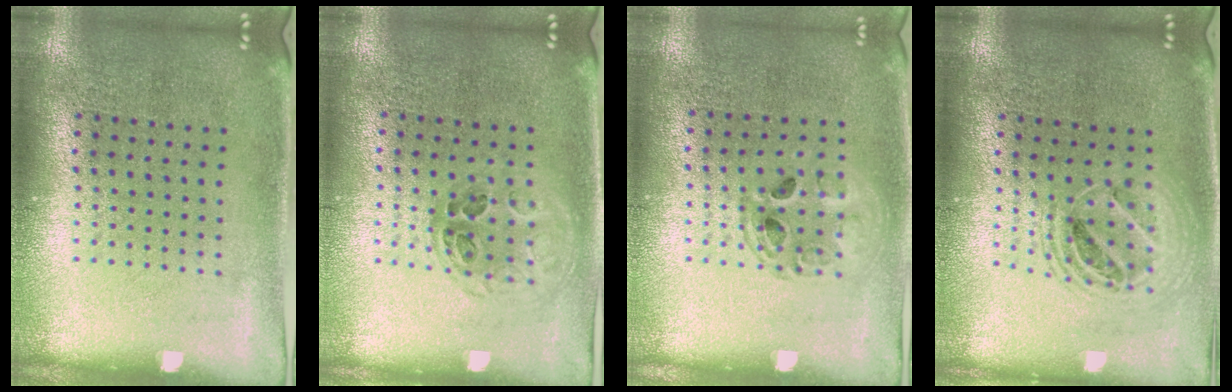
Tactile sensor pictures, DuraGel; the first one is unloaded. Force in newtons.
{"total": 1.0, "press": 1.0, "slide": 0.4}
{"total": 1.3, "press": 1.3, "slide": 0.4}
{"total": 1.7, "press": 1.4, "slide": 0.9}